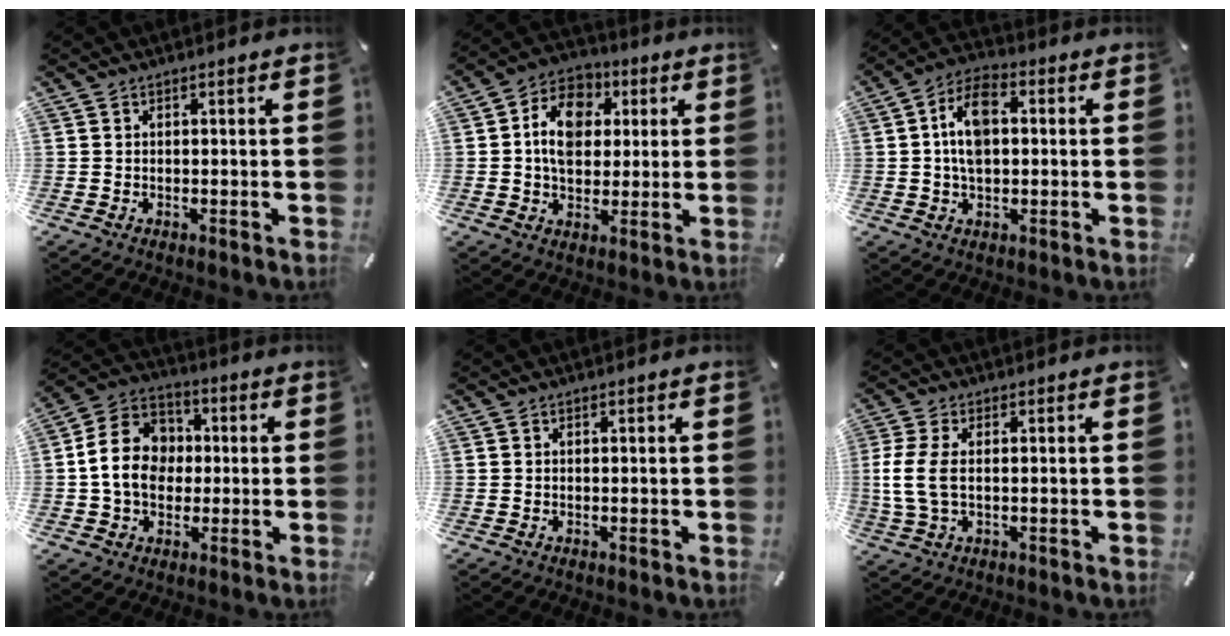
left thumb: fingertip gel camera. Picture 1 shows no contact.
{"total": 11.2, "force": [1.5, 9.1, 6.4], "torque": [-0.102, 0.014, 0.027]}
{"total": 9.7, "force": [0.7, 6.0, 7.5], "torque": [-0.134, 0.009, 0.013]}
{"total": 13.5, "force": [-0.2, 11.6, 7.0], "torque": [-0.143, 0.025, -0.003]}
{"total": 0.0}
{"total": 7.1, "force": [0.3, 3.4, 6.3], "torque": [-0.138, -0.001, 0.005]}